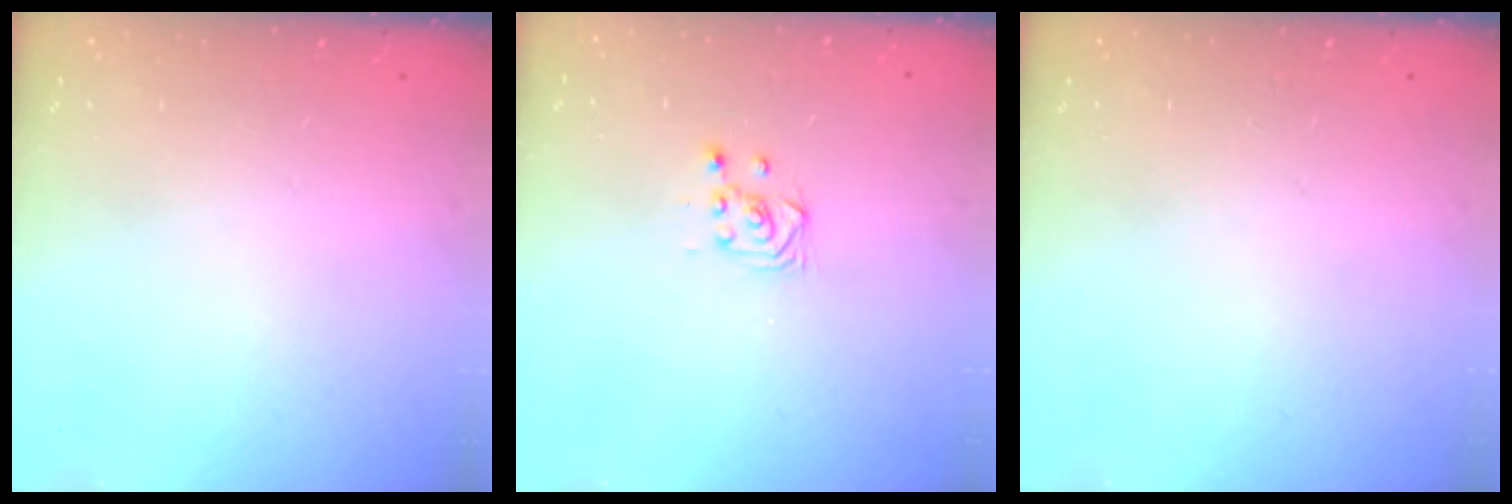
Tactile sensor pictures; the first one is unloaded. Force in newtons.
{"total": 3.7, "press": 3.5, "slide": 1.1}
{"total": 0.0}